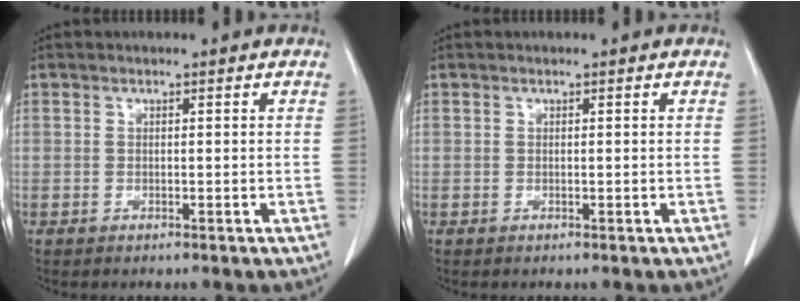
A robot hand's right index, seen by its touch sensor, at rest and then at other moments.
{"total": 0.0}